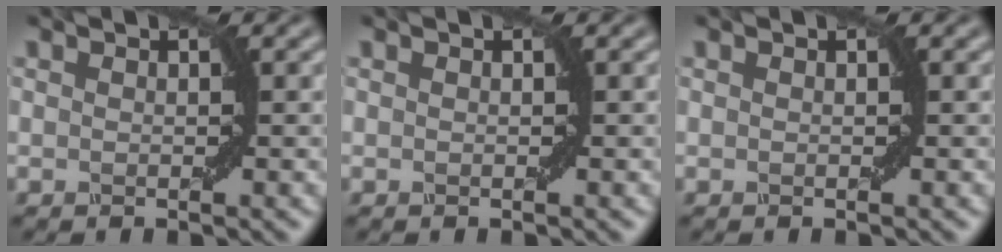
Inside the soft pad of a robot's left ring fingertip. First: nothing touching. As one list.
[{"total": 0.0}, {"total": 0.0}]